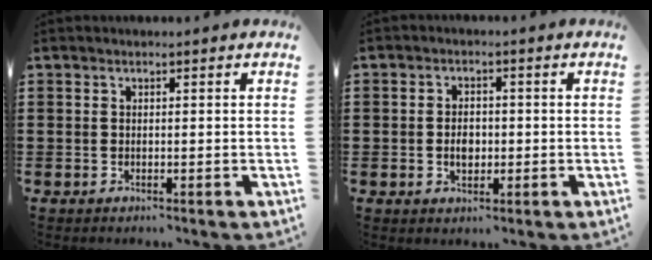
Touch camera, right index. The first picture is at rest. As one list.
[{"total": 3.1, "force": [-0.4, 2.1, 2.3], "torque": [-0.038, 0.002, -0.010]}]